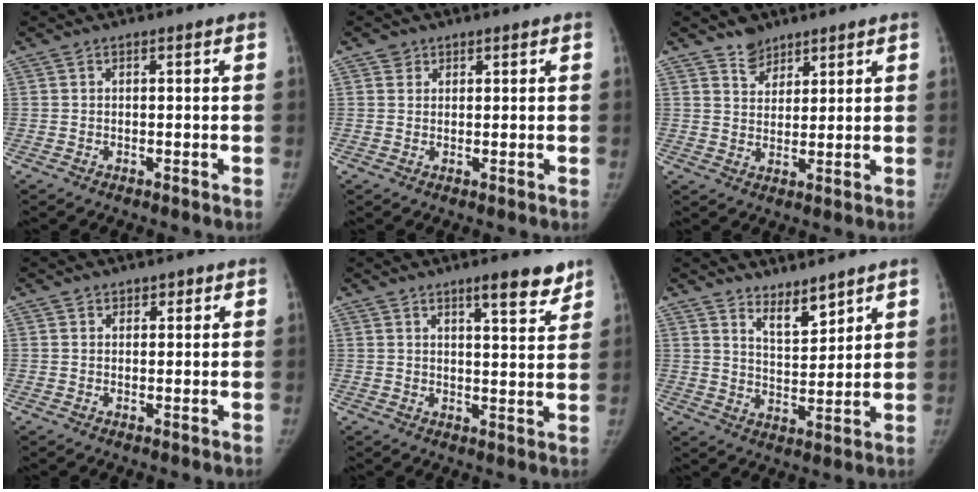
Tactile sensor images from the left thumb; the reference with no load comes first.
{"total": 1.5, "force": [0.8, 1.3, 0.0], "torque": [0.019, -0.003, 0.006]}
{"total": 4.3, "force": [3.4, 2.5, 0.7], "torque": [0.016, -0.027, 0.059]}
{"total": 1.5, "force": [0.9, 1.1, 0.4], "torque": [0.015, -0.005, 0.008]}
{"total": 7.1, "force": [5.1, 1.5, 4.7], "torque": [-0.048, -0.033, 0.071]}
{"total": 5.9, "force": [4.9, 1.9, 2.8], "torque": [-0.030, -0.048, 0.092]}